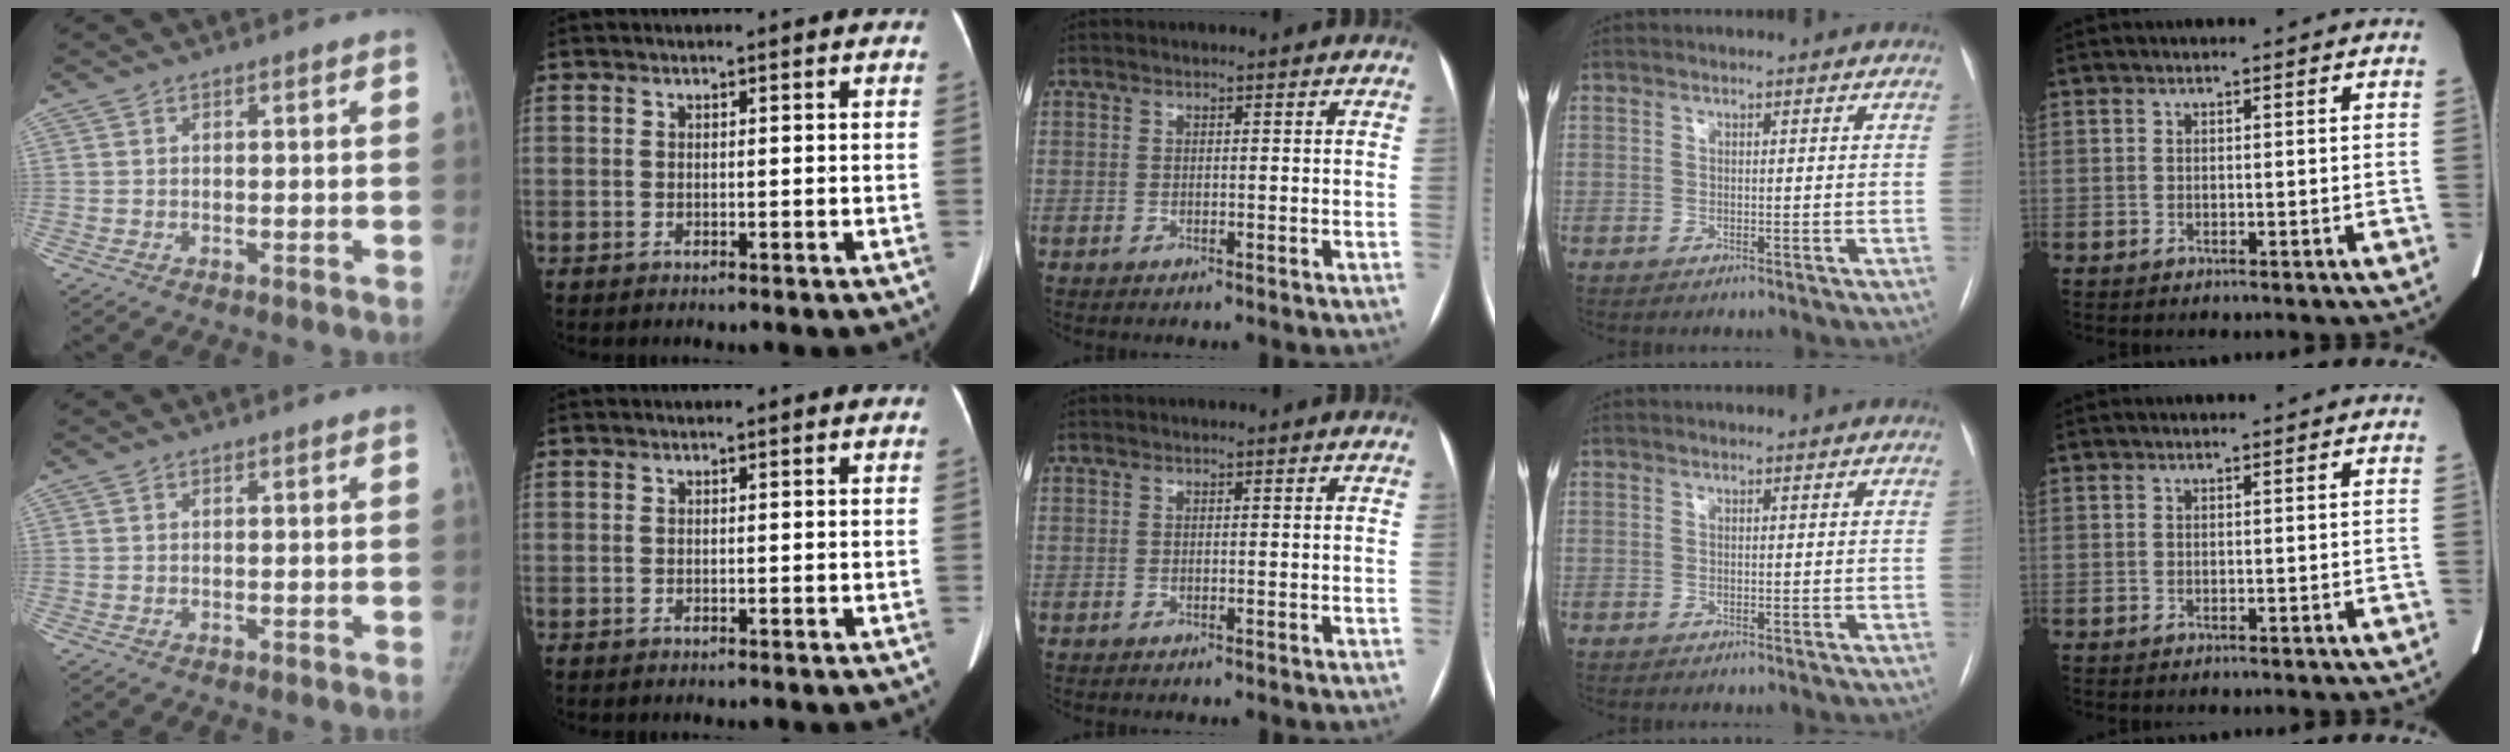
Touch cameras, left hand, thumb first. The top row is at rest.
{}